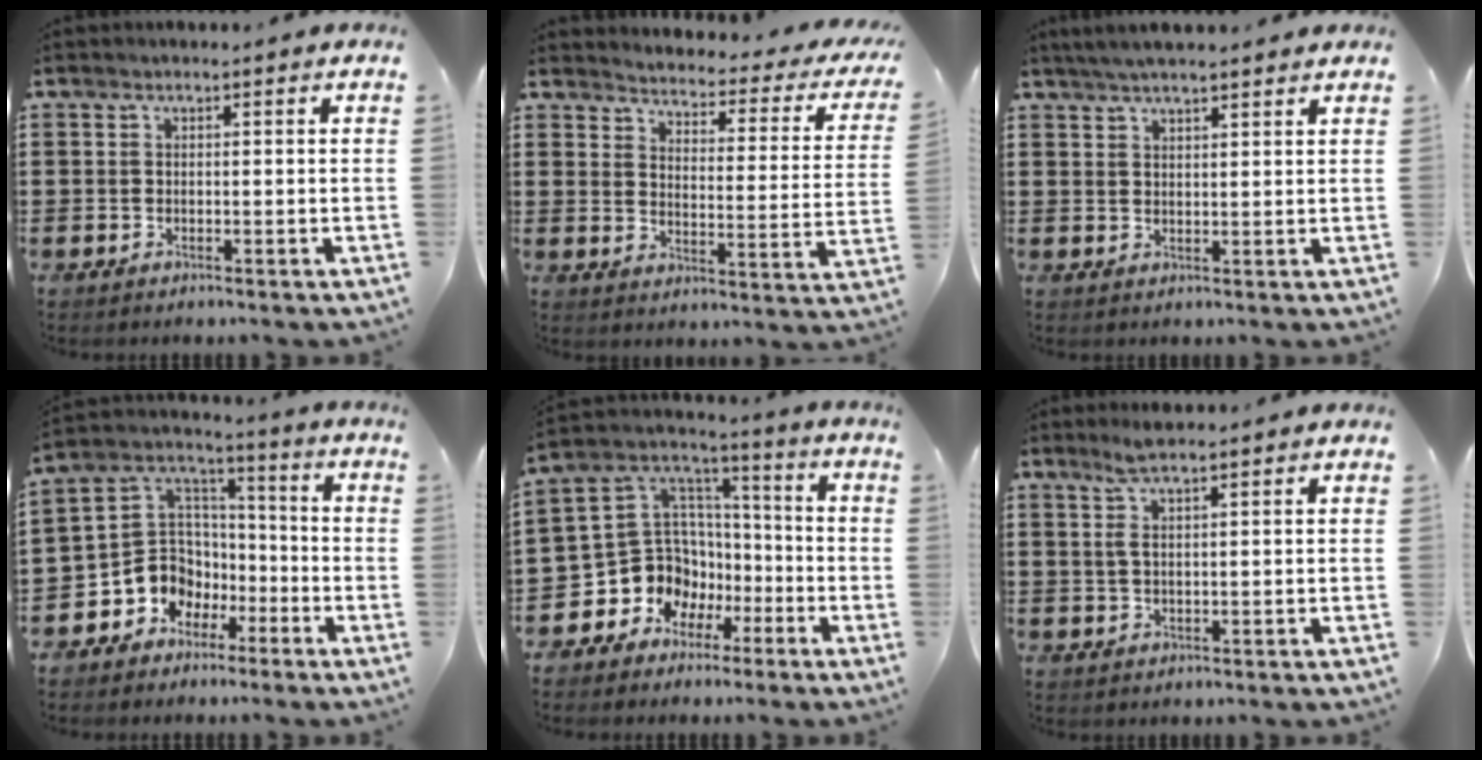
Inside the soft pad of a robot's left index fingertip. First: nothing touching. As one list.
[{"total": 2.6, "force": [2.5, -0.2, 0.7], "torque": [-0.033, -0.030, 0.032]}, {"total": 3.5, "force": [3.1, 0.2, 1.7], "torque": [-0.039, 0.002, 0.057]}, {"total": 8.0, "force": [-3.3, 7.2, 1.1], "torque": [-0.056, -0.002, -0.060]}, {"total": 10.3, "force": [-3.8, 9.3, 2.2], "torque": [-0.091, -0.009, -0.064]}, {"total": 3.3, "force": [1.8, 0.3, 2.7], "torque": [-0.056, 0.000, 0.032]}]